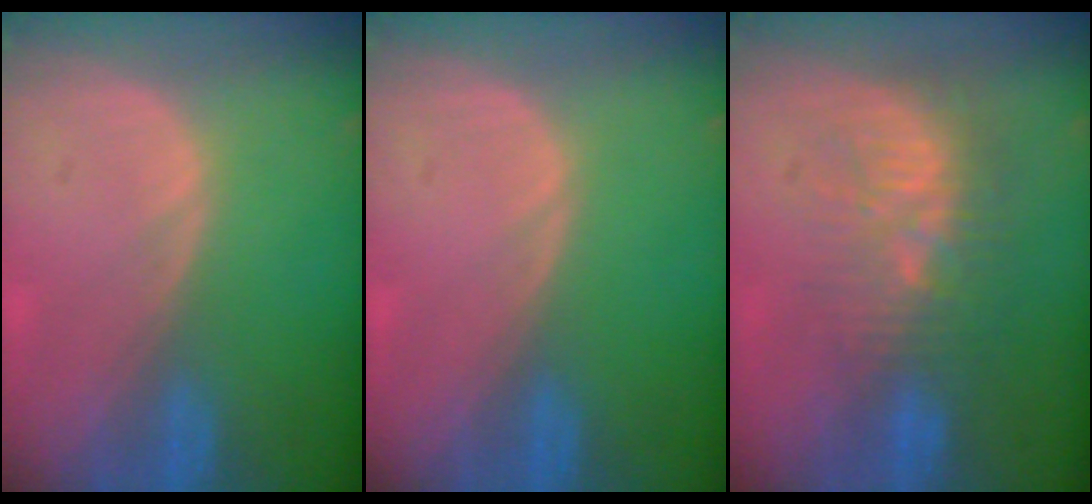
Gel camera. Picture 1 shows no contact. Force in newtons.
{"total": 0.0}
{"total": 9.2, "press": 8.6, "slide": 3.1}